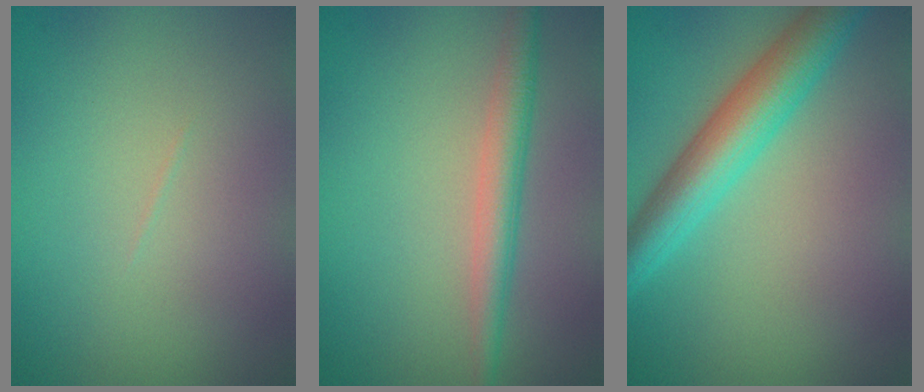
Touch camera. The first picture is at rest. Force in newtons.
{"total": 2.9, "press": 2.9, "slide": 0.1}
{"total": 5.7, "press": 5.7, "slide": 0.0}